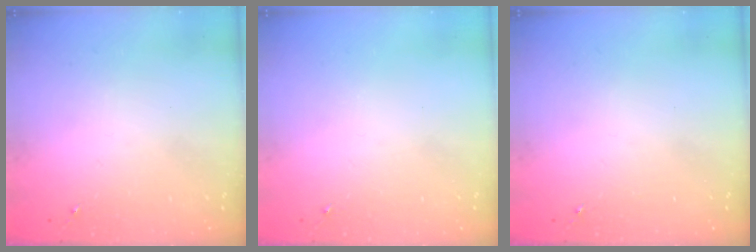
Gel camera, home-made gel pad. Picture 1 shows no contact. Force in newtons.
{"total": 0.0}
{"total": 0.0}